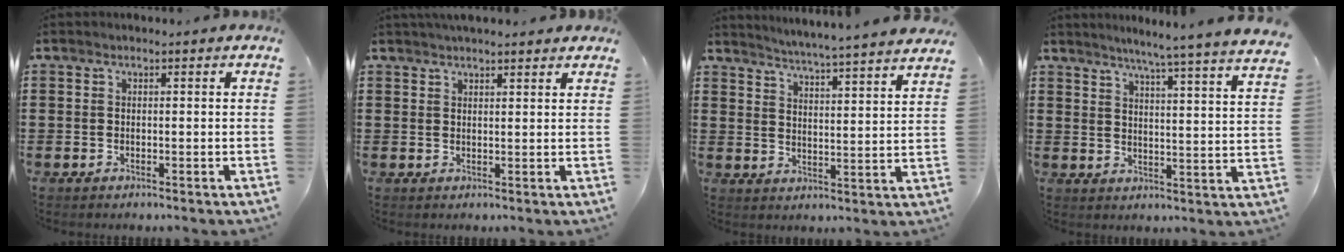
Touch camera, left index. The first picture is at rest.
{"total": 2.2, "force": [2.1, 0.4, 0.6], "torque": [-0.016, 0.002, 0.040]}
{"total": 4.3, "force": [4.0, -1.4, 0.6], "torque": [-0.032, -0.039, 0.063]}
{"total": 5.3, "force": [4.5, -1.6, 2.2], "torque": [-0.059, -0.041, 0.070]}